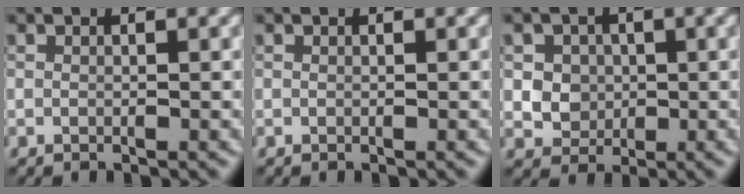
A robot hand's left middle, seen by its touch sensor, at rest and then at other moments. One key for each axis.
{"total": 0.0}
{"total": 4.2, "fx": 1.0, "fy": 3.7, "fz": 1.8, "tx": -0.025, "ty": 0.009, "tz": 0.018}